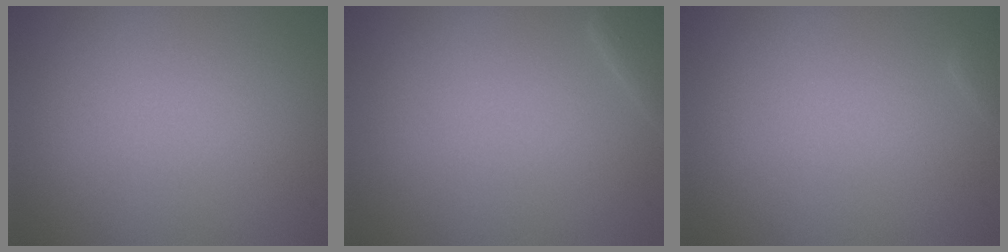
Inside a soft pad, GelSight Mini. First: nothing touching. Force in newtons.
{"total": 1.8, "press": 1.8, "slide": 0.1}
{"total": 0.8, "press": 0.8, "slide": 0.0}